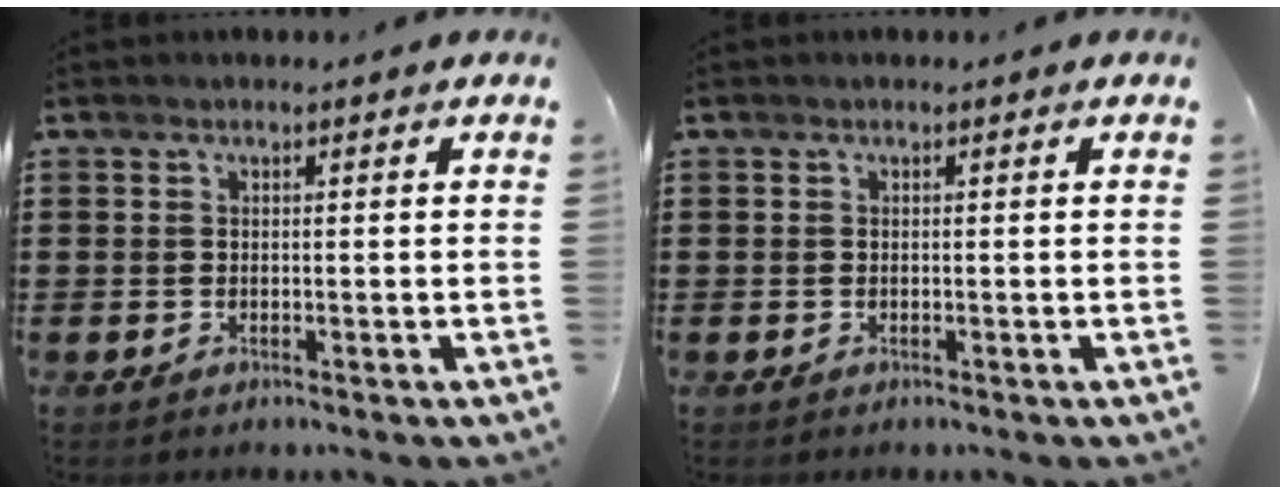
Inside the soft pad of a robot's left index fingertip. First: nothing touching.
{"total": 0.0}